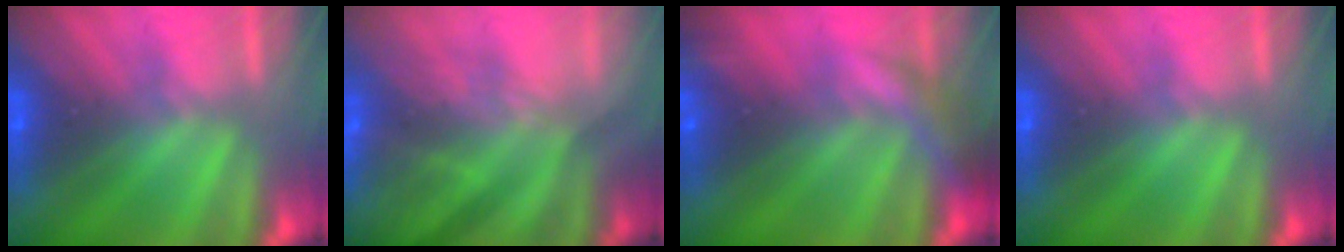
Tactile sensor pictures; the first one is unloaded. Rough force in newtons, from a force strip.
{"total": 7.0}
{"total": 7.8}
{"total": 0.0}